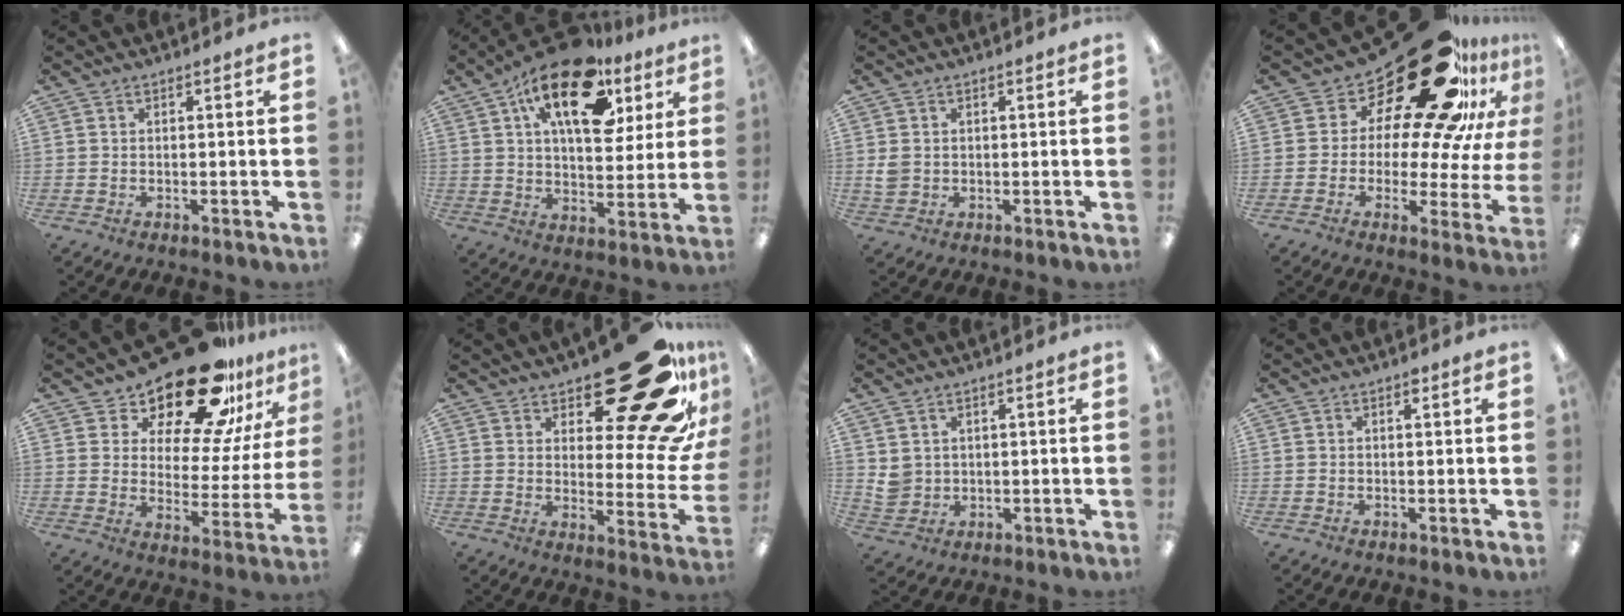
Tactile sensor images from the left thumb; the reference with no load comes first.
{"total": 19.8, "force": [10.7, 9.5, 13.7], "torque": [-0.220, -0.037, 0.179]}
{"total": 2.9, "force": [0.4, 2.6, 1.3], "torque": [-0.017, 0.002, 0.006]}
{"total": 26.9, "force": [17.9, 11.3, 16.5], "torque": [-0.237, -0.131, 0.311]}
{"total": 22.2, "force": [18.1, 7.3, 10.6], "torque": [-0.179, -0.129, 0.311]}
{"total": 28.4, "force": [17.4, 10.7, 19.8], "torque": [-0.220, -0.125, 0.290]}
{"total": 4.0, "force": [1.8, 3.5, 0.7], "torque": [-0.015, -0.003, 0.036]}
{"total": 1.3, "force": [0.9, 0.5, 0.7], "torque": [-0.007, -0.003, 0.015]}